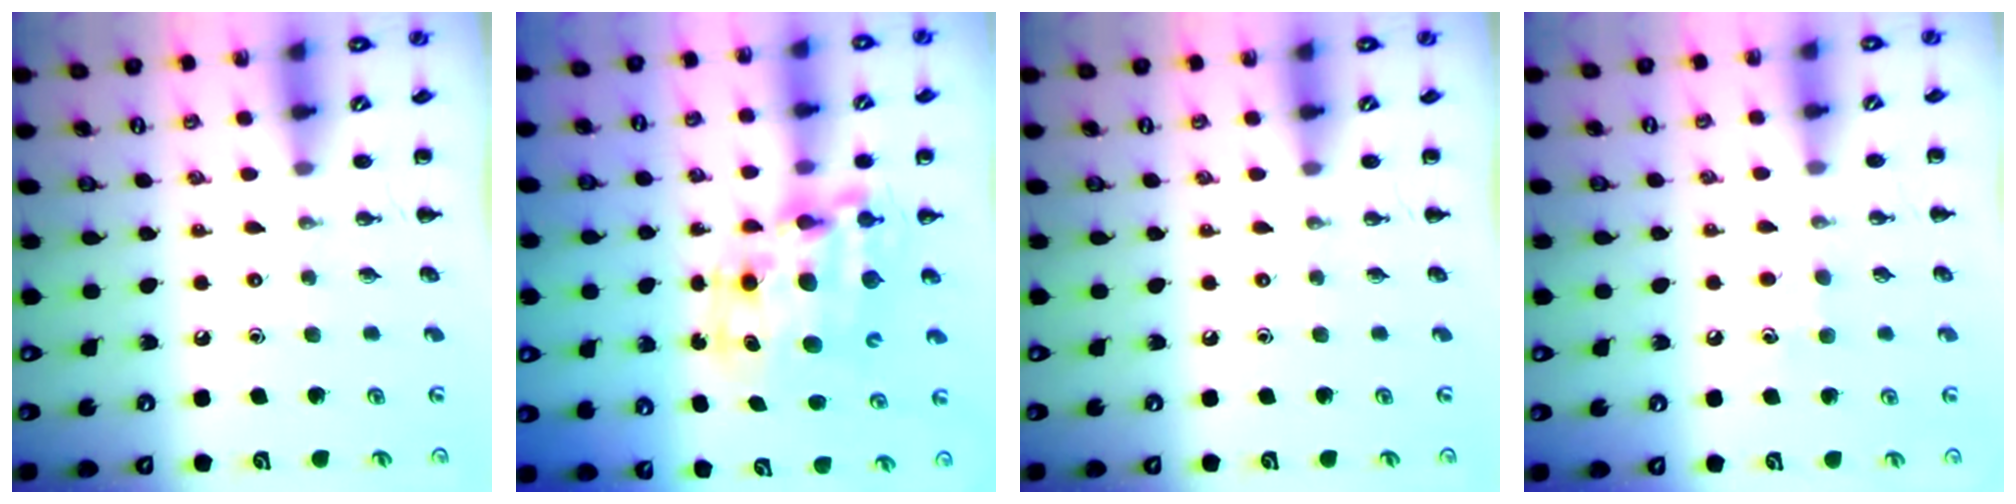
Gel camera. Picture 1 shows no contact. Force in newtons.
{"total": 11.7, "press": 11.4, "slide": 2.8}
{"total": 0.0}
{"total": 3.9, "press": 3.7, "slide": 1.3}